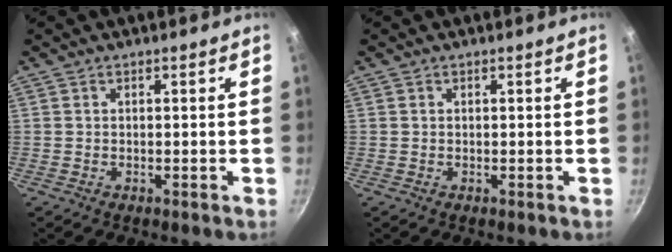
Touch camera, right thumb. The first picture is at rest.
{"total": 0.0}